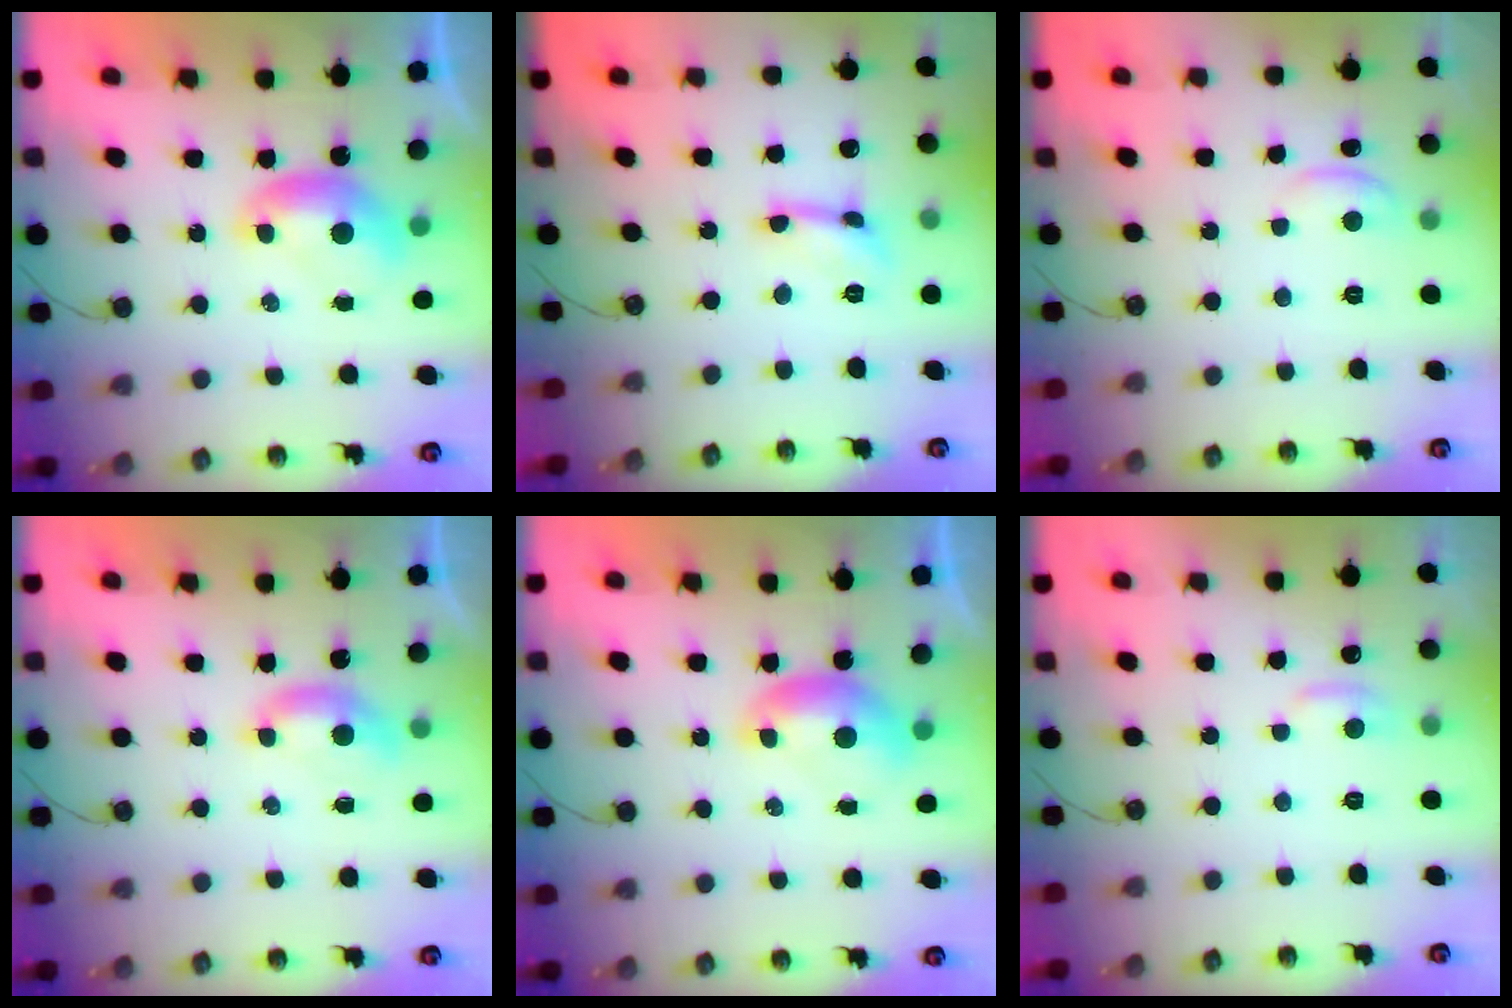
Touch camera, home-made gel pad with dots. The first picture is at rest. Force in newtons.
{"total": 0.9, "press": 0.8, "slide": 0.1}
{"total": 0.5, "press": 0.4, "slide": 0.3}
{"total": 1.6, "press": 1.4, "slide": 0.6}
{"total": 0.0}
{"total": 0.9, "press": 0.6, "slide": 0.7}